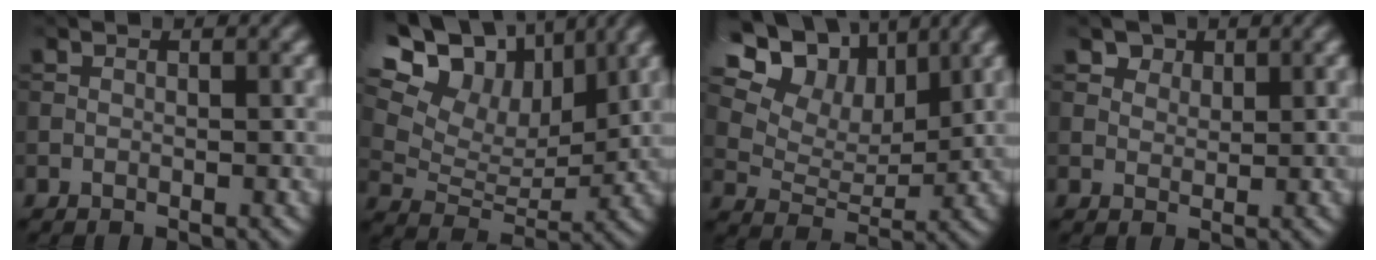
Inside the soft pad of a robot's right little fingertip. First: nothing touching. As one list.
[{"total": 17.0, "force": [9.8, 10.6, 9.0], "torque": [-0.190, 0.048, 0.169]}, {"total": 13.8, "force": [8.2, 8.6, 7.0], "torque": [-0.144, 0.032, 0.145]}, {"total": 3.0, "force": [2.1, 1.9, 1.0], "torque": [-0.028, -0.017, 0.049]}]